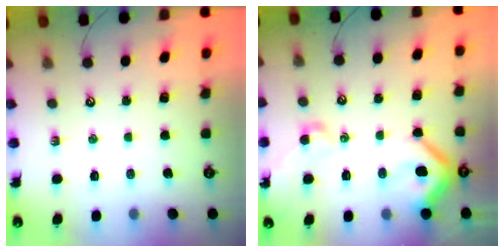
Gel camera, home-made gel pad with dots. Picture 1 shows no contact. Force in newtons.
{"total": 12.0, "press": 11.9, "slide": 1.0}